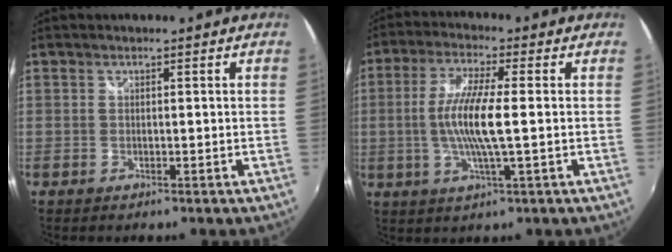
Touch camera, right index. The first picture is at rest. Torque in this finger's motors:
{"motor_torque": [1.15, 0.02, 0.81, 0.21]}